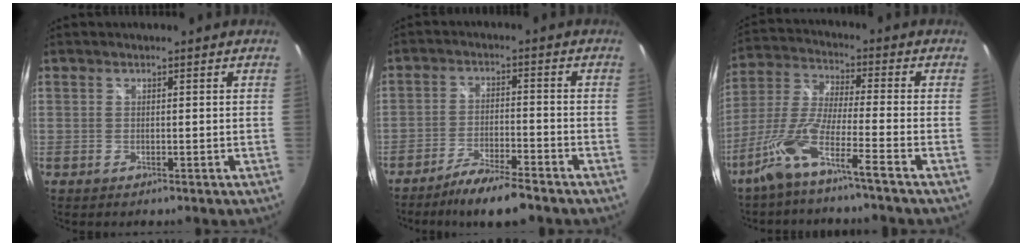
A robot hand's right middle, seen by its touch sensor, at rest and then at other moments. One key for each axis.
{"total": 8.6, "fx": -7.2, "fy": 1.0, "fz": 4.7, "tx": -0.100, "ty": -0.007, "tz": -0.120}
{"total": 9.3, "fx": -6.1, "fy": -0.3, "fz": 7.0, "tx": -0.152, "ty": -0.002, "tz": -0.117}